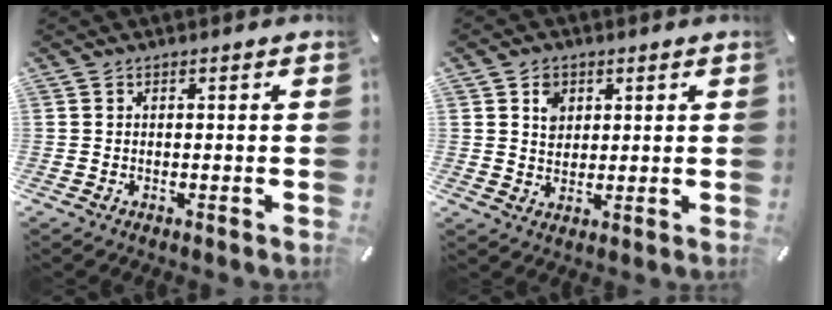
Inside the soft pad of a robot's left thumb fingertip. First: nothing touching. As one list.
[{"total": 4.5, "force": [1.7, 3.9, 1.5], "torque": [-0.016, -0.001, 0.026]}]